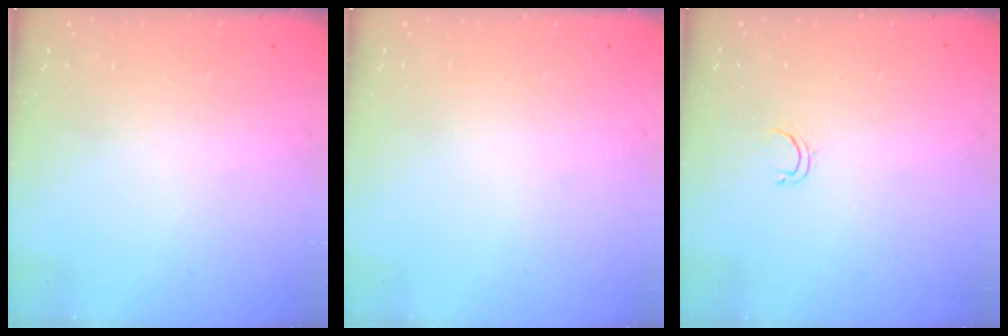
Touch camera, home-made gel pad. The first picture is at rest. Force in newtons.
{"total": 0.0}
{"total": 2.6, "press": 2.5, "slide": 0.4}